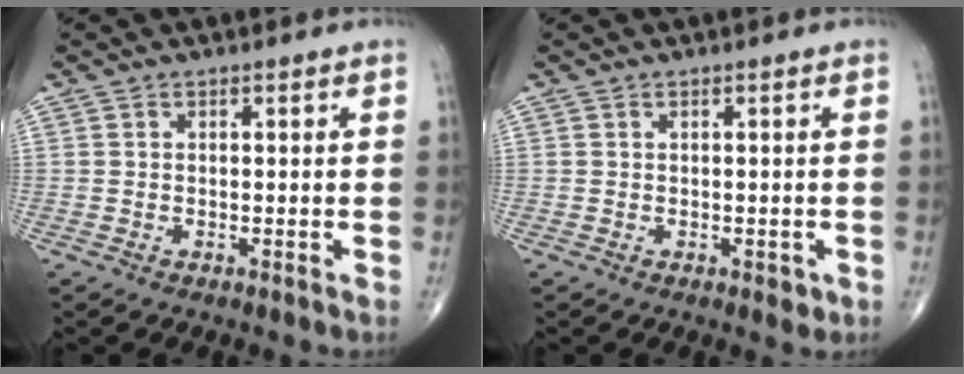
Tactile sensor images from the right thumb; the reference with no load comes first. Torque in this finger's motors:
{"motor_torque": [0.26, 0.49, -0.28, -0.22, 0.03]}